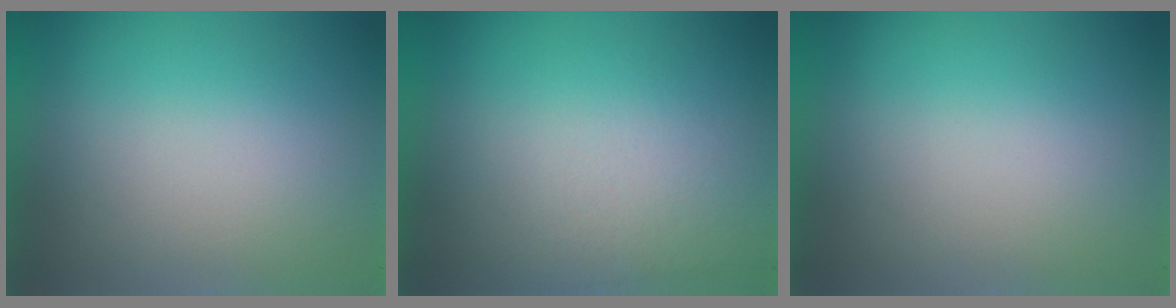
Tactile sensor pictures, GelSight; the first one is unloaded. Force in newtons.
{"total": 2.4}
{"total": 0.0}